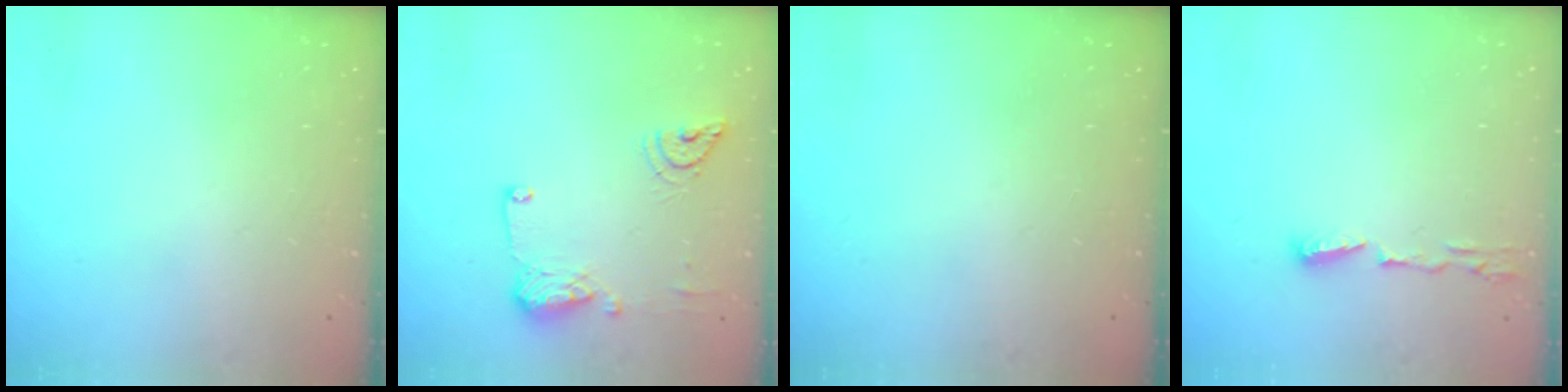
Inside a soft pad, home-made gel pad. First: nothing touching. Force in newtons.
{"total": 11.2, "press": 11.1, "slide": 1.5}
{"total": 0.0}
{"total": 6.0, "press": 5.8, "slide": 1.2}